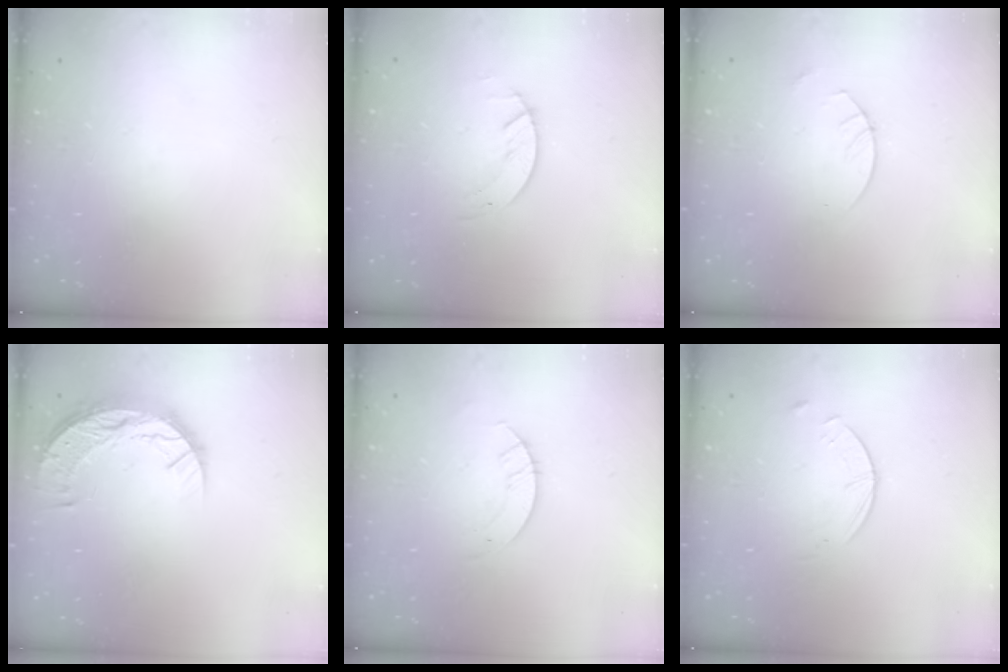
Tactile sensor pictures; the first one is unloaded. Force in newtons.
{"total": 1.2, "press": 1.1, "slide": 0.2}
{"total": 2.4, "press": 2.4, "slide": 0.1}
{"total": 10.3, "press": 10.2, "slide": 0.7}
{"total": 3.2, "press": 3.2, "slide": 0.3}
{"total": 2.6, "press": 2.5, "slide": 0.3}